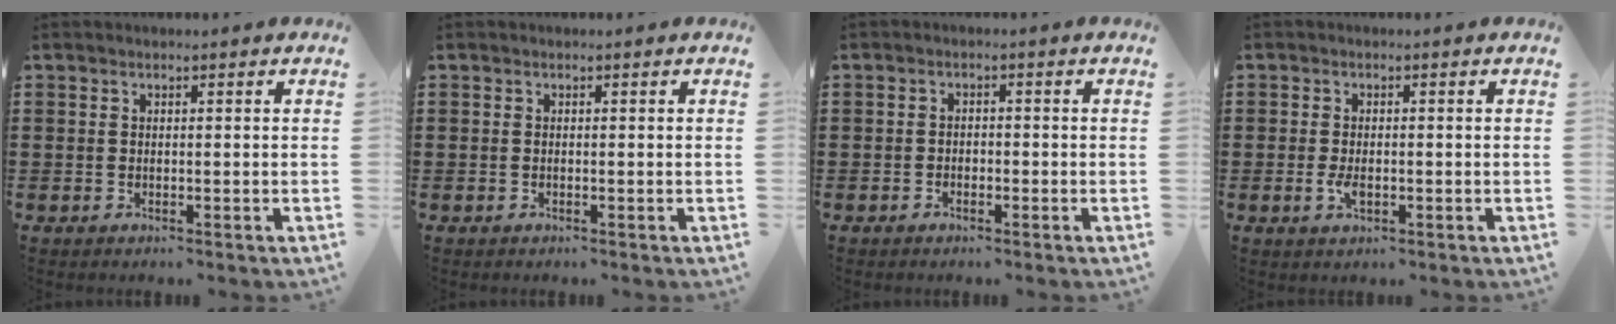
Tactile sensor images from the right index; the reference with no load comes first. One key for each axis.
{"total": 0.0}
{"total": 1.1, "fx": -1.0, "fy": 0.5, "fz": 0.3, "tx": -0.009, "ty": 0.000, "tz": -0.020}
{"total": 2.4, "fx": -0.5, "fy": 1.0, "fz": 2.2, "tx": -0.050, "ty": -0.007, "tz": -0.010}